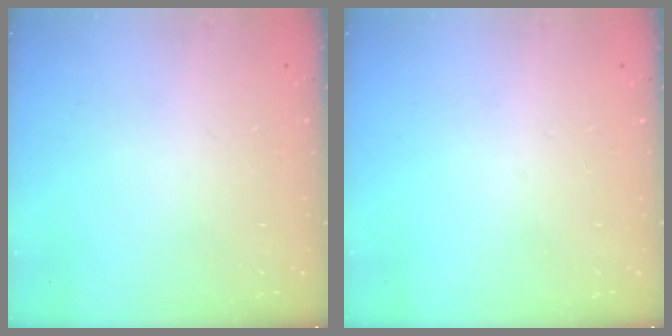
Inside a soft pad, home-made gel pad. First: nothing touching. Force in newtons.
{"total": 0.0}